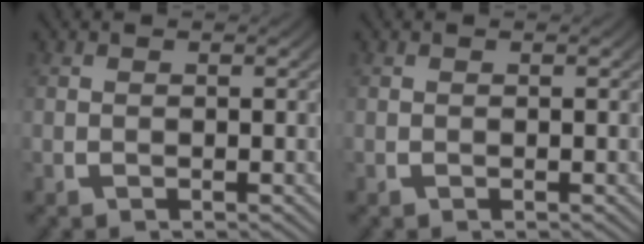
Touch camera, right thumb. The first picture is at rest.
{"total": 0.0}